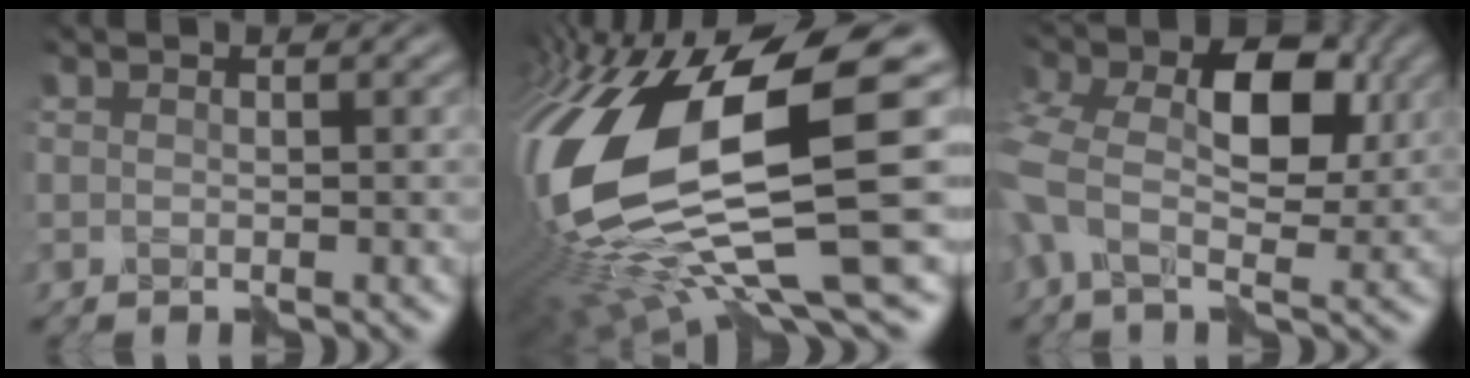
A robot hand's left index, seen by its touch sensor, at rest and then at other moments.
{"total": 17.7, "force": [1.6, 6.2, 16.5], "torque": [-0.344, -0.029, 0.046]}
{"total": 9.5, "force": [1.5, 5.7, 7.5], "torque": [-0.166, 0.006, 0.018]}